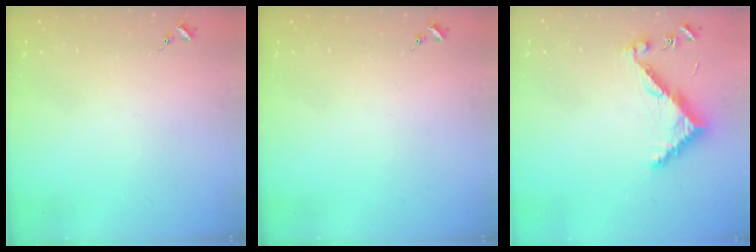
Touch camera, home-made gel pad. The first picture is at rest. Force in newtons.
{"total": 0.0}
{"total": 8.0, "press": 7.9, "slide": 0.4}